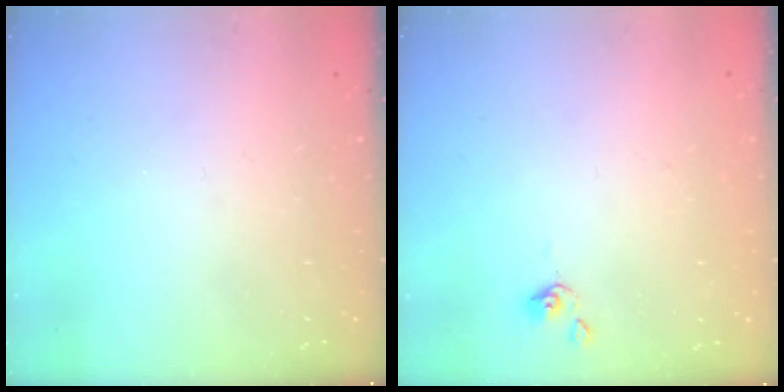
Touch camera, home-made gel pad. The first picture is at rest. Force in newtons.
{"total": 0.0}